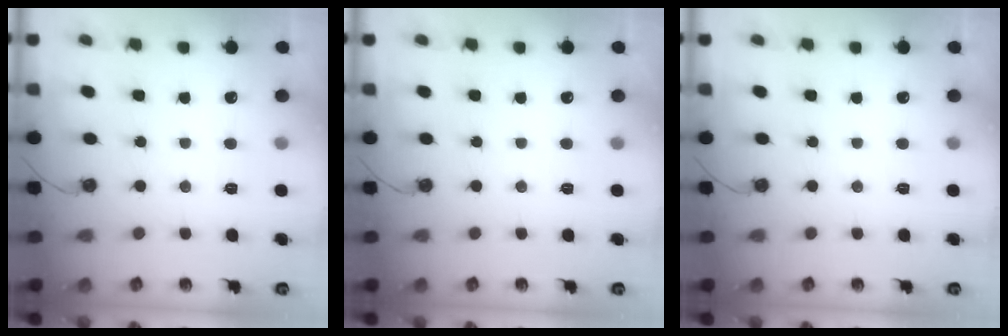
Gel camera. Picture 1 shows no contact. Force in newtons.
{"total": 0.0}
{"total": 0.0}